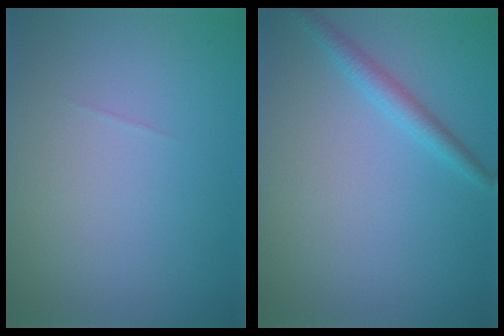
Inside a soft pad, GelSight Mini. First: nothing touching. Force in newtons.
{"total": 1.9, "press": 1.9, "slide": 0.1}